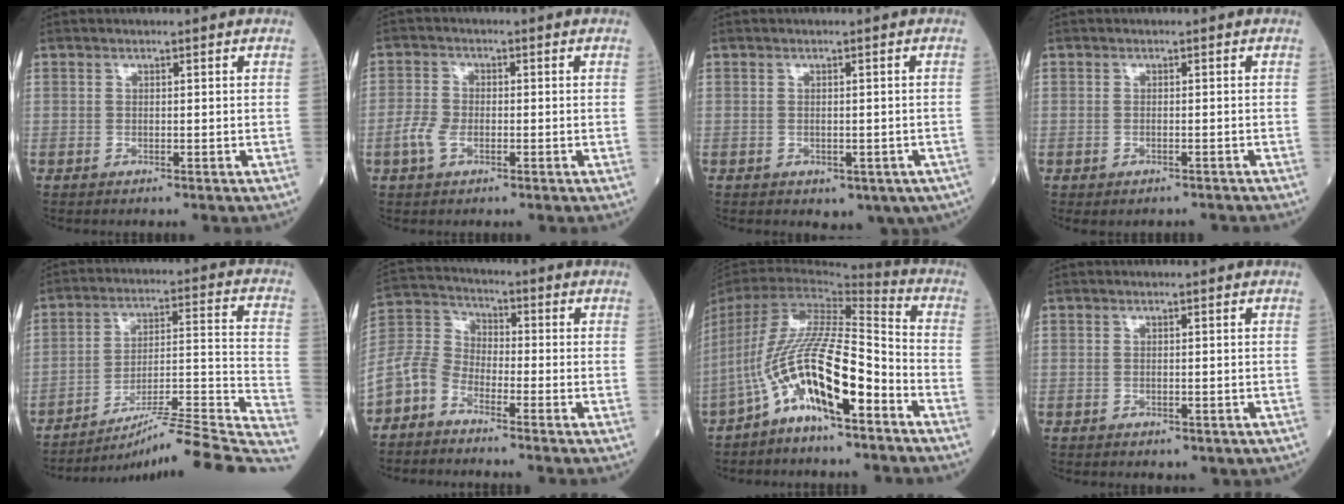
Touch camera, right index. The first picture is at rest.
{"total": 3.6, "force": [-1.4, 2.1, 2.5], "torque": [-0.065, 0.004, -0.032]}
{"total": 6.4, "force": [-3.8, 3.9, 3.5], "torque": [-0.025, 0.011, -0.045]}
{"total": 1.9, "force": [-1.6, 1.1, 0.3], "torque": [-0.003, 0.006, -0.018]}
{"total": 24.3, "force": [-21.0, -0.9, 12.3], "torque": [-0.107, 0.001, -0.301]}
{"total": 8.8, "force": [-6.4, 5.0, 3.5], "torque": [-0.088, 0.022, -0.139]}
{"total": 17.1, "force": [-7.9, 4.0, 14.5], "torque": [-0.293, 0.012, -0.139]}
{"total": 1.5, "force": [-0.7, 1.0, 0.9], "torque": [-0.014, 0.000, -0.001]}